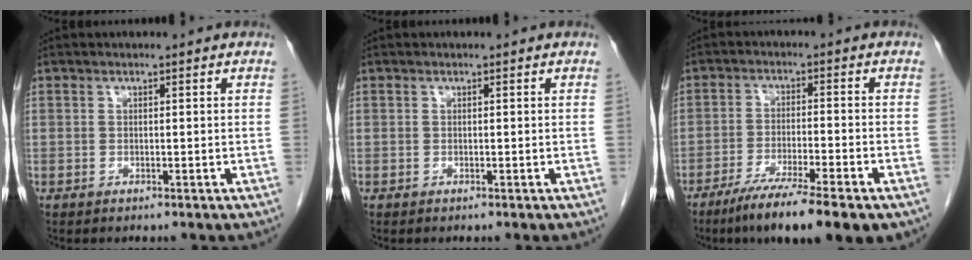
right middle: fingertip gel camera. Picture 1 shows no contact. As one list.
[{"total": 0.0}, {"total": 13.0, "force": [-9.0, 1.4, 9.2], "torque": [-0.136, -0.029, -0.142]}]